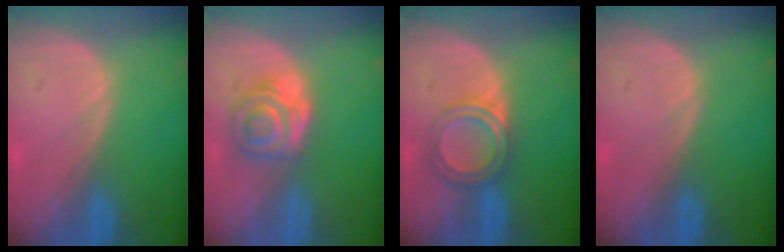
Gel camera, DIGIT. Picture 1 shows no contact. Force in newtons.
{"total": 6.2, "press": 5.2, "slide": 3.3}
{"total": 4.7, "press": 4.7, "slide": 0.2}
{"total": 0.0}